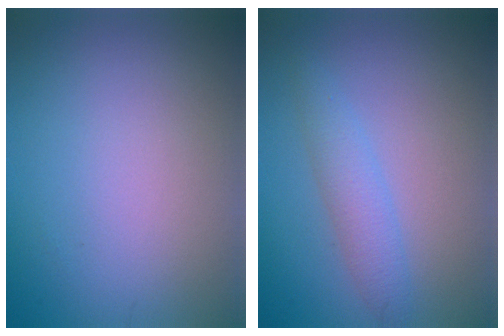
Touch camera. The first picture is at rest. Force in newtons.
{"total": 2.5, "press": 2.5, "slide": 0.1}